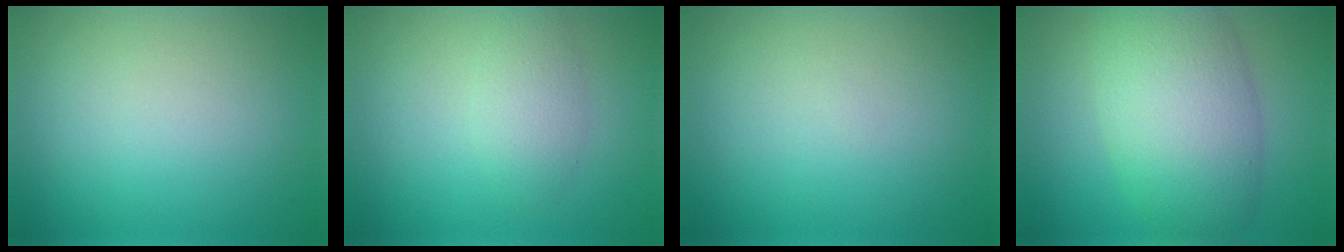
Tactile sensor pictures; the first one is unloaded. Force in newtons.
{"total": 2.1, "press": 2.1, "slide": 0.1}
{"total": 0.0}
{"total": 8.1, "press": 8.1, "slide": 0.3}